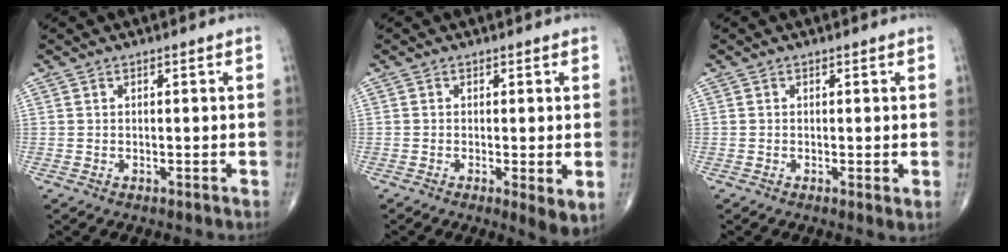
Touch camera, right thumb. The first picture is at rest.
{"total": 4.1, "force": [-0.7, 1.0, 4.0], "torque": [-0.067, -0.015, -0.016]}
{"total": 1.4, "force": [-0.1, 0.3, 1.3], "torque": [-0.025, -0.007, -0.004]}